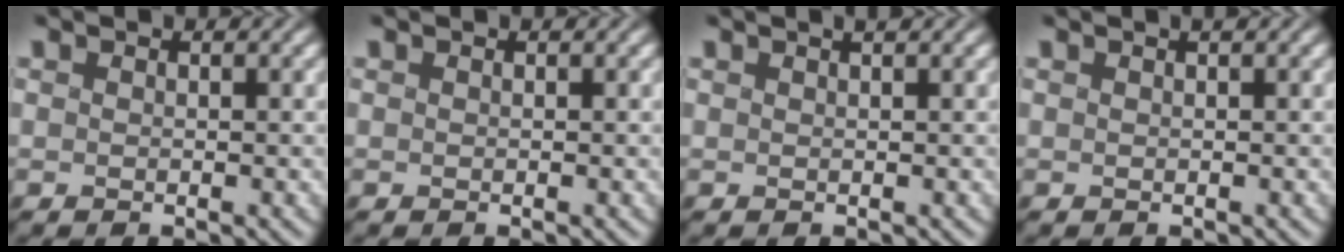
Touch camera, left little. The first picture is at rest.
{"total": 0.0}
{"total": 1.6, "force": [1.0, 0.5, 1.1], "torque": [-0.001, 0.010, -0.003]}
{"total": 1.1, "force": [0.6, 0.4, 0.9], "torque": [-0.003, 0.004, 0.000]}